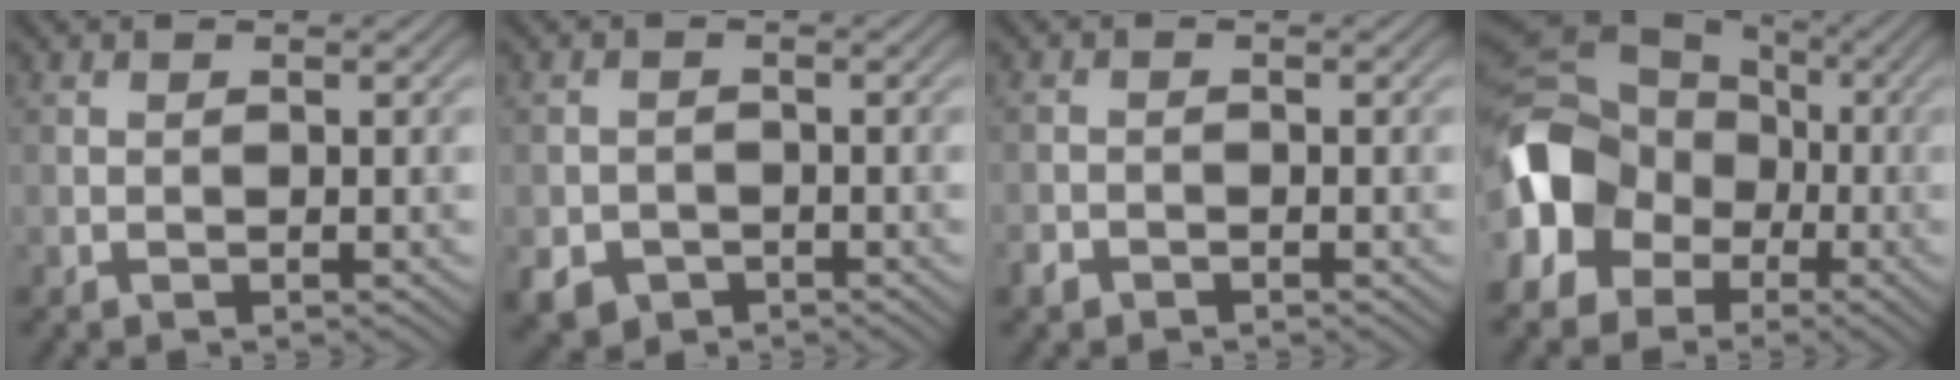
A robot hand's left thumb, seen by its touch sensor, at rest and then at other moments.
{"total": 3.6, "force": [-1.9, 2.8, 1.2], "torque": [-0.027, -0.012, -0.039]}
{"total": 1.4, "force": [-1.0, 0.8, 0.4], "torque": [-0.007, -0.001, -0.026]}
{"total": 14.3, "force": [-3.1, 11.2, 8.3], "torque": [-0.204, -0.020, -0.069]}